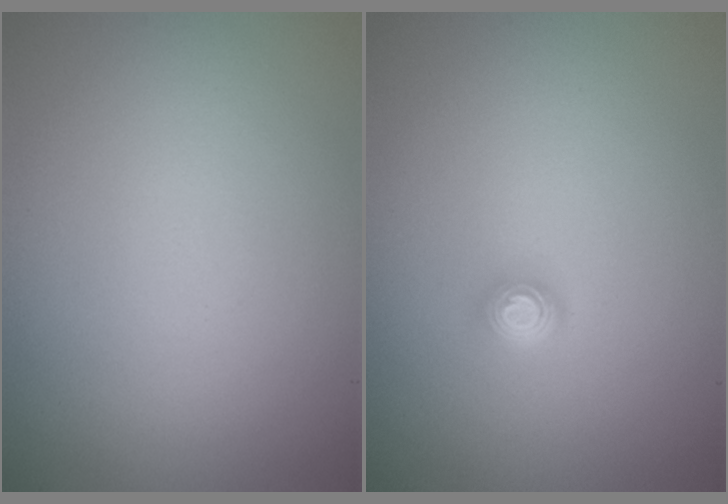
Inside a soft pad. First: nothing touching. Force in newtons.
{"total": 1.5, "press": 1.1, "slide": 1.1}